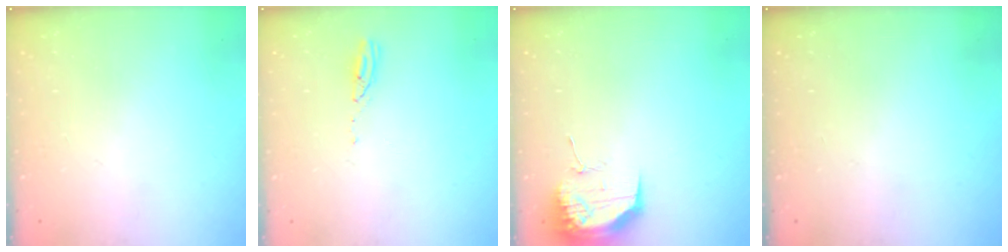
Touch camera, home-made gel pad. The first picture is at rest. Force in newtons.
{"total": 3.1, "press": 3.1, "slide": 0.3}
{"total": 17.9, "press": 13.8, "slide": 11.4}
{"total": 0.0}